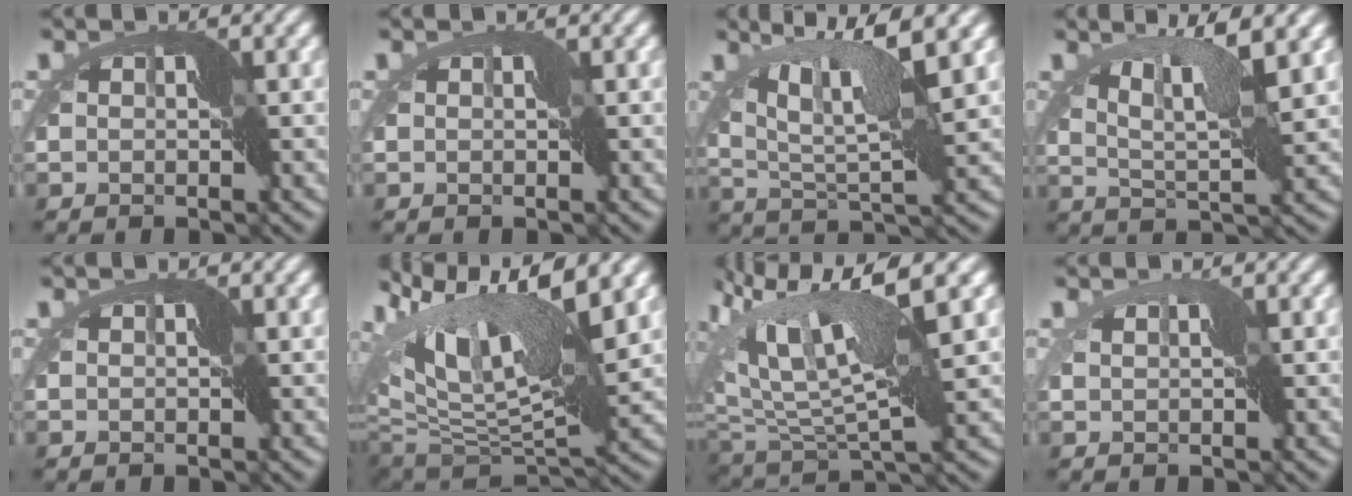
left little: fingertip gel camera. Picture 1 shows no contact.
{"total": 0.0}
{"total": 7.1, "force": [3.8, 0.8, 5.9], "torque": [-0.127, 0.004, 0.066]}
{"total": 4.8, "force": [3.3, -0.2, 3.6], "torque": [-0.075, 0.003, 0.053]}
{"total": 0.0}
{"total": 12.5, "force": [5.6, 4.3, 10.3], "torque": [-0.200, 0.007, 0.099]}
{"total": 9.9, "force": [5.8, 1.9, 7.9], "torque": [-0.181, 0.011, 0.103]}
{"total": 0.7, "force": [0.4, 0.1, 0.6], "torque": [-0.019, 0.001, 0.008]}